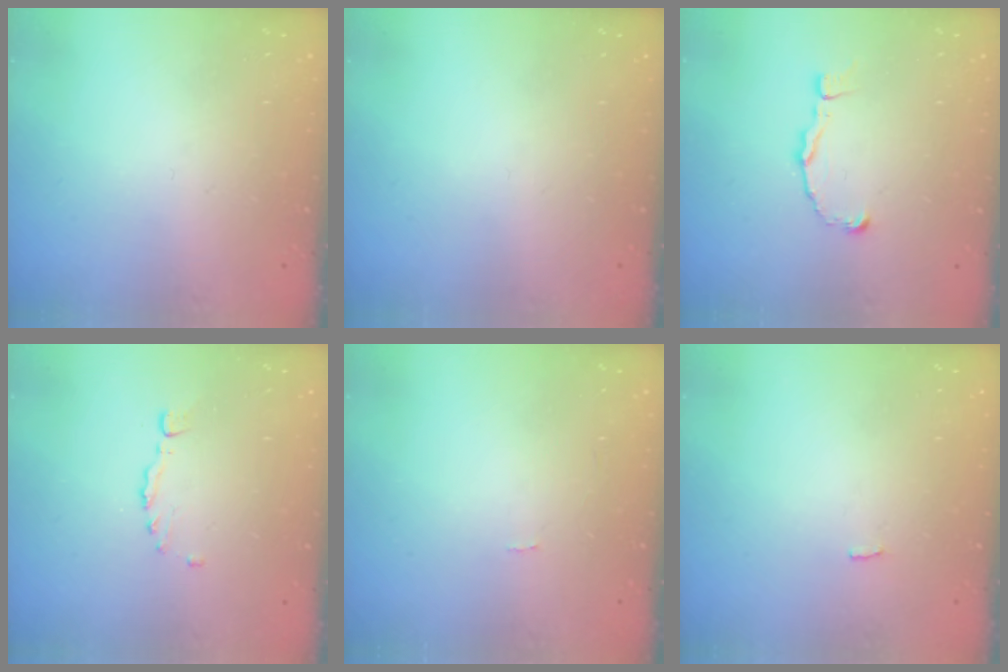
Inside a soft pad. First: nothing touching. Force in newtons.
{"total": 0.0}
{"total": 2.5, "press": 2.5, "slide": 0.2}
{"total": 1.4, "press": 1.3, "slide": 0.3}
{"total": 0.0}
{"total": 2.3, "press": 2.3, "slide": 0.2}